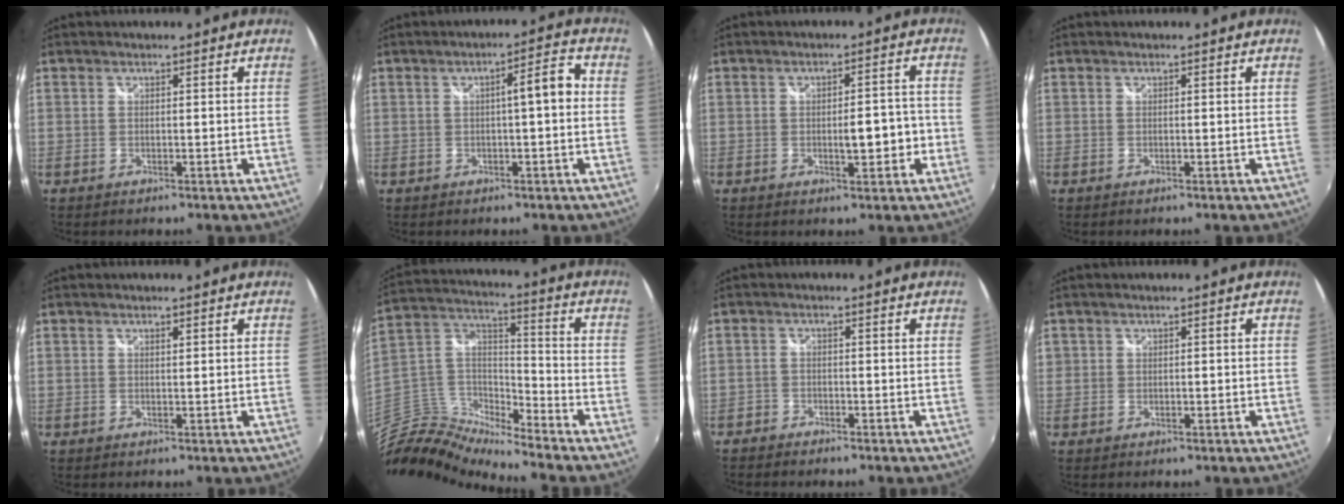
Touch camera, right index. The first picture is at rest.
{"total": 4.9, "force": [0.0, 0.8, 4.8], "torque": [-0.066, 0.021, 0.004]}
{"total": 3.9, "force": [-1.0, 1.4, 3.5], "torque": [-0.057, 0.006, -0.008]}
{"total": 0.0}
{"total": 0.6, "force": [0.4, 0.1, 0.3], "torque": [-0.004, 0.001, 0.008]}
{"total": 9.3, "force": [-8.9, 1.1, 2.5], "torque": [-0.079, 0.024, -0.196]}
{"total": 2.8, "force": [-2.6, 1.1, 0.1], "torque": [-0.015, -0.009, -0.053]}
{"total": 1.0, "force": [-0.1, 0.9, 0.4], "torque": [-0.007, 0.003, -0.001]}